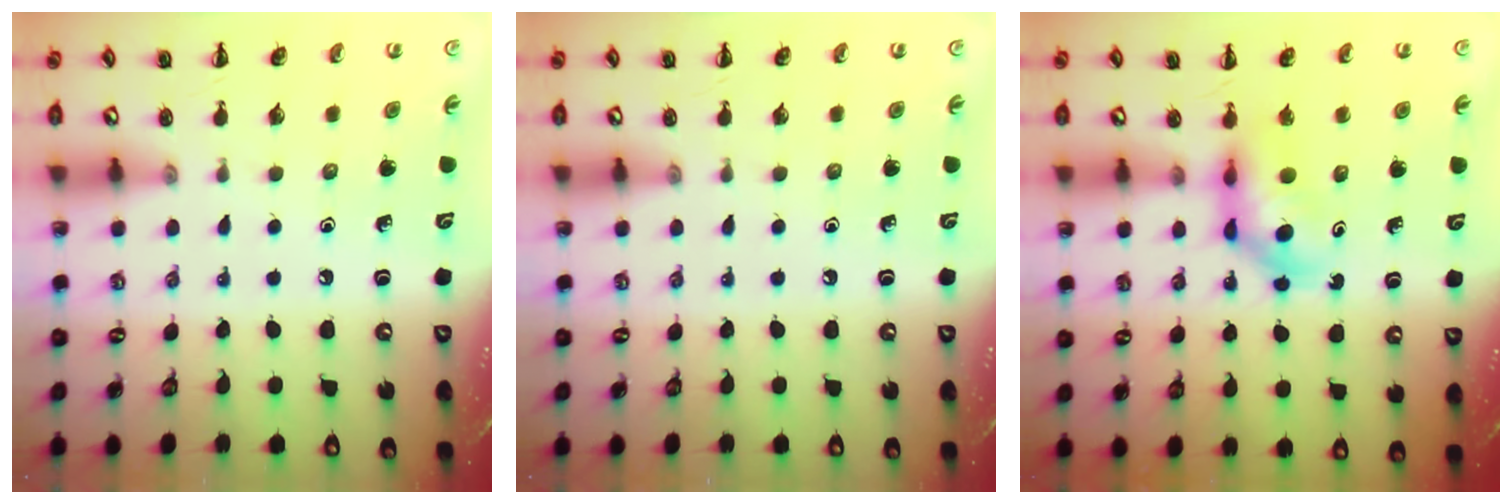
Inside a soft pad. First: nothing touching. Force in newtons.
{"total": 0.0}
{"total": 6.4, "press": 6.3, "slide": 1.1}